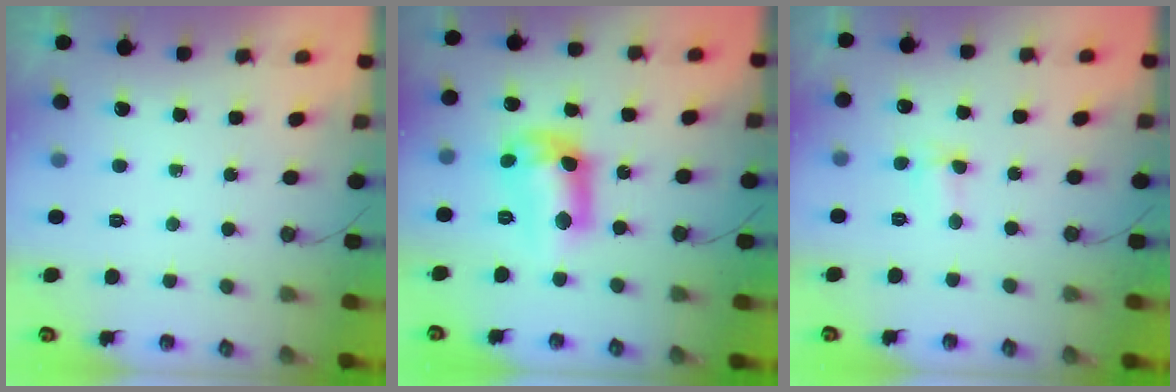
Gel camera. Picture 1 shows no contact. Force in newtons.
{"total": 12.3, "press": 12.3, "slide": 1.3}
{"total": 3.1, "press": 2.9, "slide": 1.0}